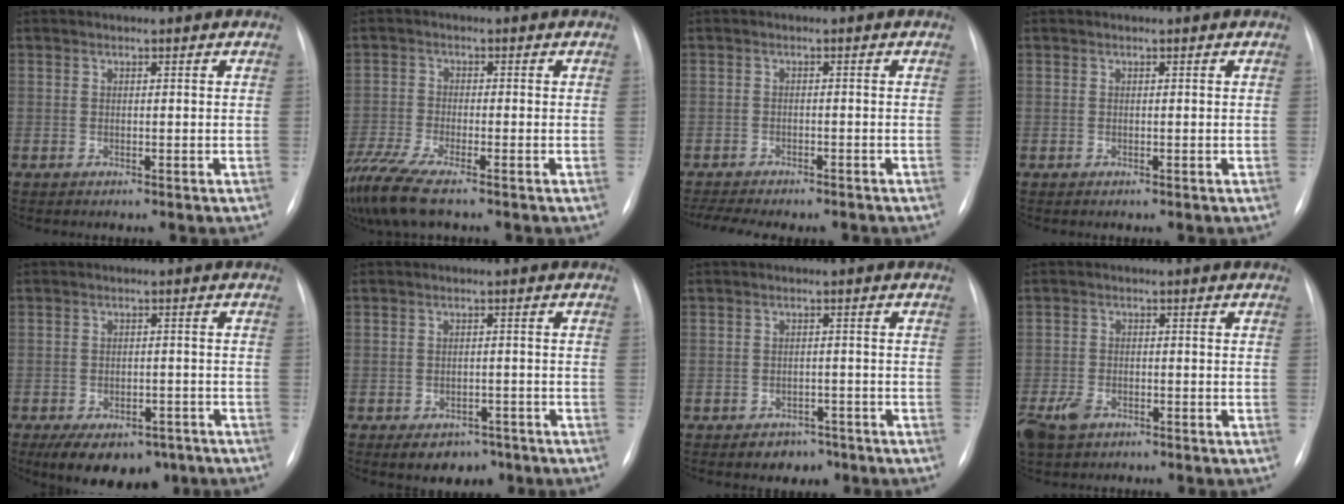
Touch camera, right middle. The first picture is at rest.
{"total": 9.3, "force": [-7.2, 0.9, 5.7], "torque": [-0.119, -0.022, -0.133]}
{"total": 9.8, "force": [-8.6, 2.4, 4.0], "torque": [-0.060, 0.000, -0.116]}
{"total": 0.0}
{"total": 10.8, "force": [-7.3, 5.9, 5.3], "torque": [-0.082, 0.007, -0.103]}
{"total": 5.0, "force": [-3.3, 3.3, 1.9], "torque": [-0.017, 0.009, -0.037]}
{"total": 3.4, "force": [-2.2, 2.4, 0.9], "torque": [-0.006, 0.011, -0.020]}
{"total": 5.7, "force": [-3.4, 3.5, 2.9], "torque": [-0.067, -0.006, -0.057]}